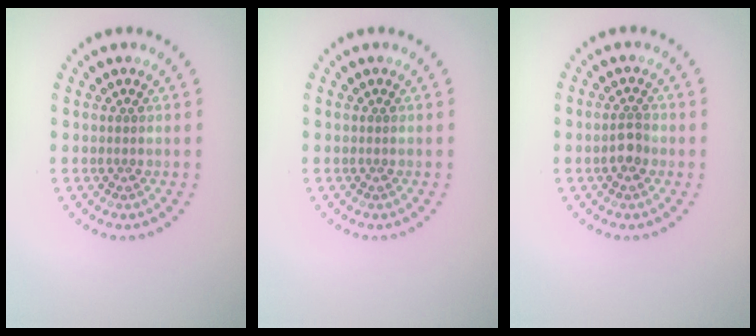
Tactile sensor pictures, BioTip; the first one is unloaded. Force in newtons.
{"total": 0.0}
{"total": 1.7, "press": 1.7, "slide": 0.5}